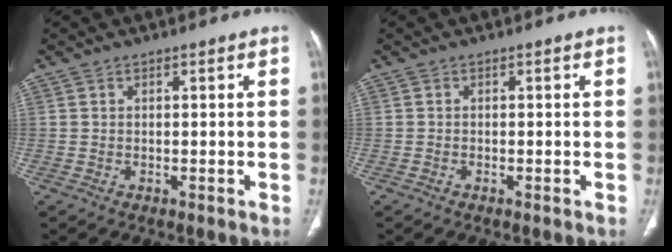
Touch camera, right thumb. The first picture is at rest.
{"total": 0.0}